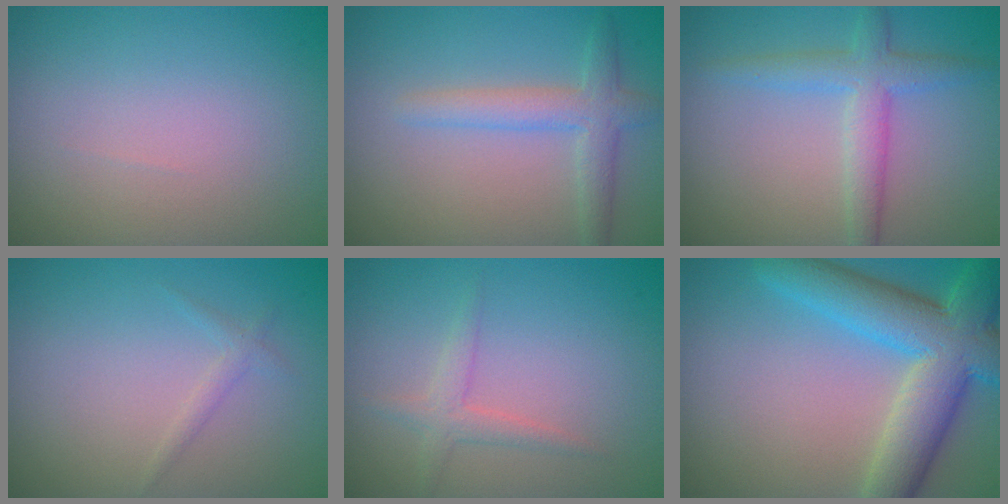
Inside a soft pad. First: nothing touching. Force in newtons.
{"total": 3.0, "press": 3.0, "slide": 0.2}
{"total": 3.5, "press": 3.5, "slide": 0.1}
{"total": 0.9, "press": 0.9, "slide": 0.1}
{"total": 1.8, "press": 1.8, "slide": 0.0}
{"total": 9.2, "press": 9.2, "slide": 0.4}